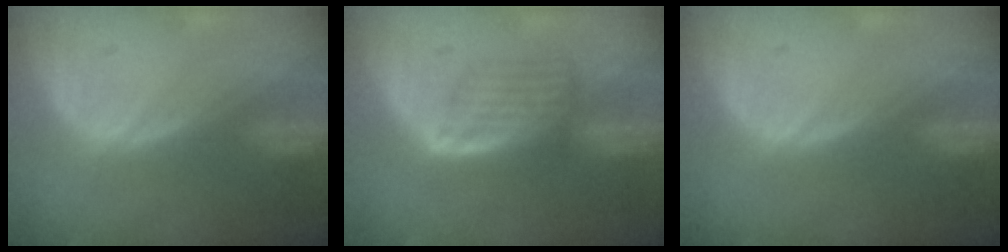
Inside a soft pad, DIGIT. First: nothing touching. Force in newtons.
{"total": 5.7, "press": 5.3, "slide": 2.3}
{"total": 0.0}